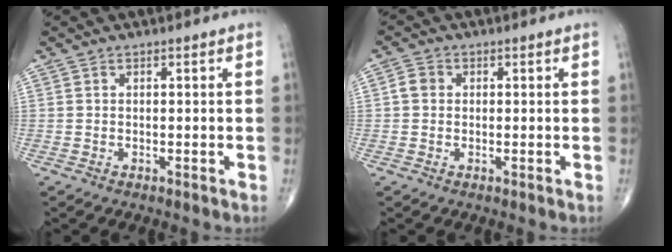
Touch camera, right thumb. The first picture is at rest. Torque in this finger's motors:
{"motor_torque": [0.11, 1.22, 0.25, -0.04, -0.01]}